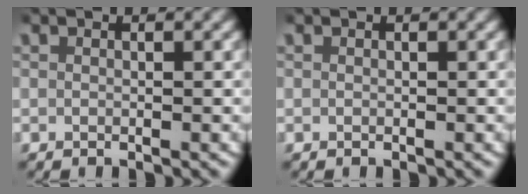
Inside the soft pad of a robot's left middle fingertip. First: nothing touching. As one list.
[{"total": 0.0}]